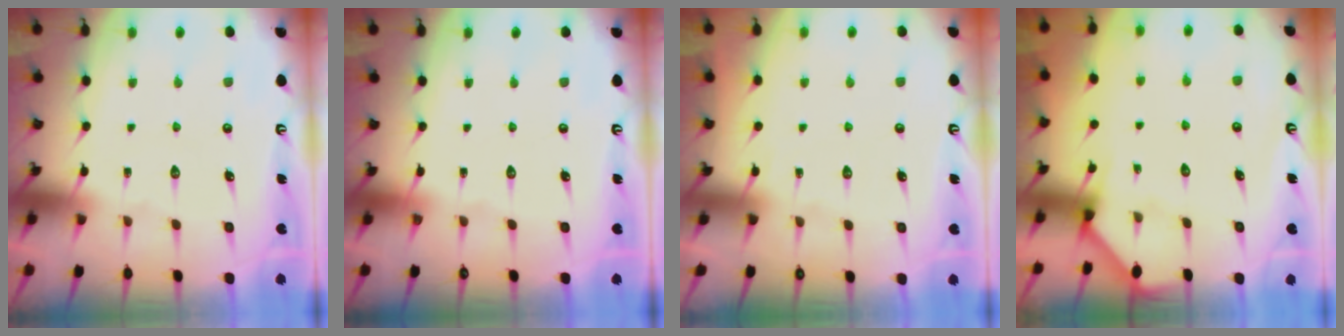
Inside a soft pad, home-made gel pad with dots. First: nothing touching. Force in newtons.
{"total": 0.0}
{"total": 3.4, "press": 3.3, "slide": 0.4}
{"total": 2.2, "press": 2.2, "slide": 0.3}